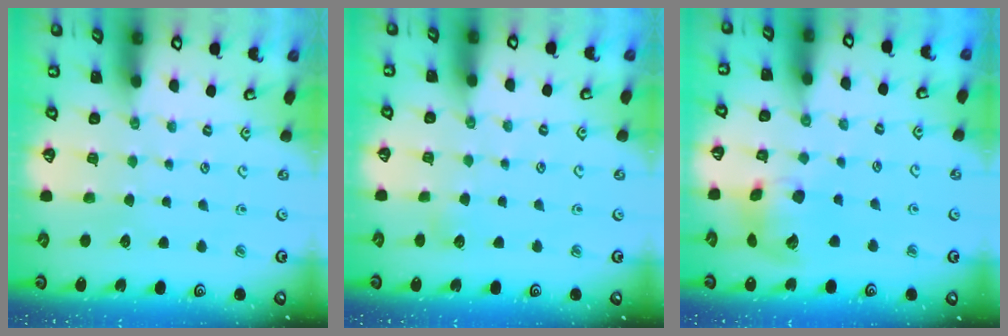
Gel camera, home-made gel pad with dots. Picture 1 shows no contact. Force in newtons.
{"total": 3.7, "press": 3.7, "slide": 0.4}
{"total": 13.3, "press": 13.1, "slide": 2.1}